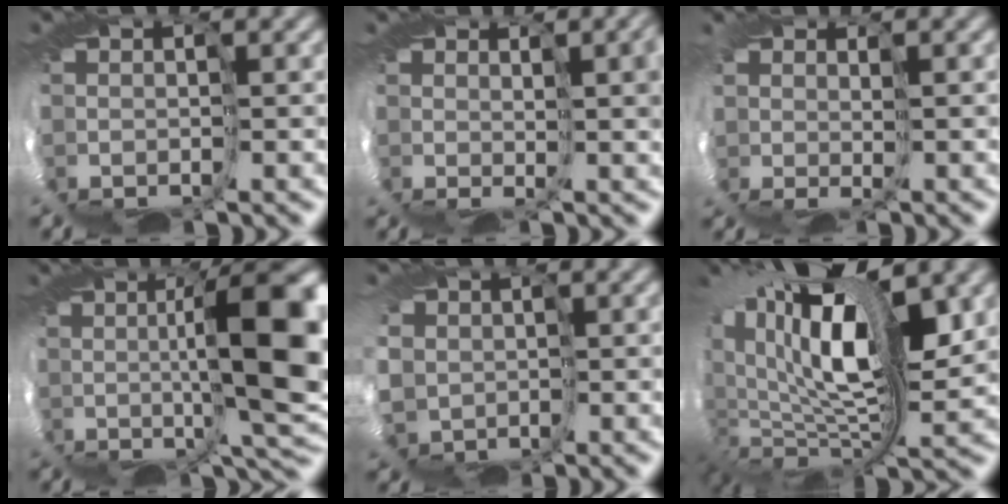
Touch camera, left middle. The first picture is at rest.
{"total": 4.3, "force": [1.5, 0.9, 3.9], "torque": [-0.056, 0.008, 0.020]}
{"total": 1.5, "force": [1.1, 0.8, 0.5], "torque": [-0.014, 0.002, 0.021]}
{"total": 12.4, "force": [1.7, 2.8, 11.9], "torque": [-0.192, 0.006, 0.035]}
{"total": 9.9, "force": [-0.7, 8.8, 4.5], "torque": [-0.142, -0.034, -0.045]}
{"total": 15.2, "force": [4.4, 7.6, 12.4], "torque": [-0.240, 0.000, 0.092]}